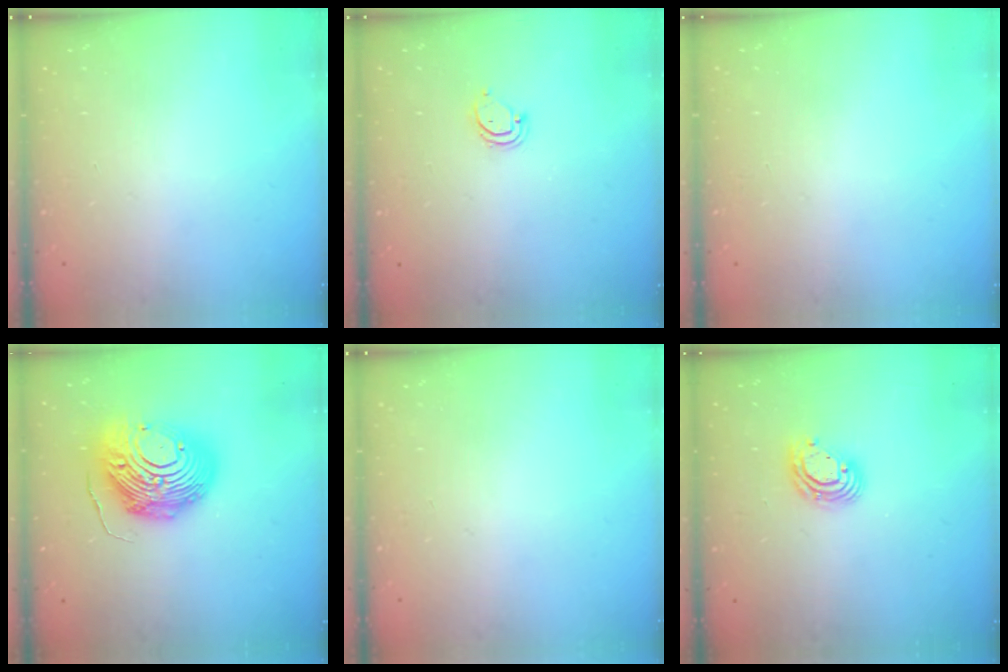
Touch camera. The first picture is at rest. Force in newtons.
{"total": 3.6, "press": 3.6, "slide": 0.2}
{"total": 0.0}
{"total": 18.1, "press": 18.0, "slide": 1.6}
{"total": 0.0}
{"total": 8.7, "press": 8.6, "slide": 1.4}